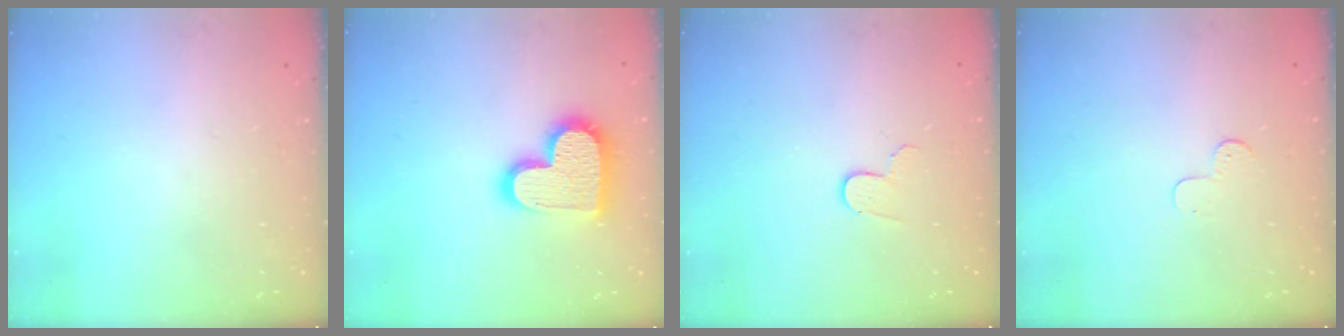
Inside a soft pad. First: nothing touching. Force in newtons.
{"total": 17.6, "press": 17.5, "slide": 1.3}
{"total": 3.4, "press": 3.4, "slide": 0.3}
{"total": 3.7, "press": 3.7, "slide": 0.4}